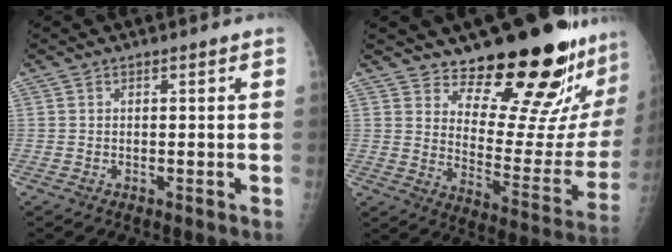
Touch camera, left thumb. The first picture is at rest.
{"total": 23.1, "force": [18.8, 6.4, 11.9], "torque": [-0.129, -0.166, 0.254]}